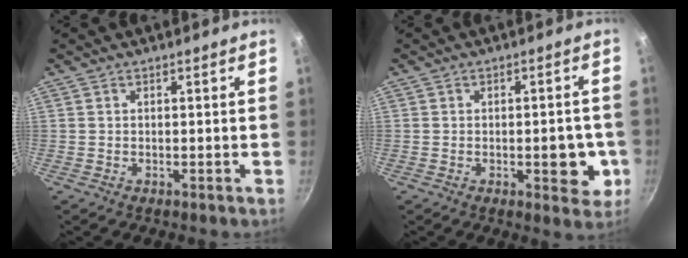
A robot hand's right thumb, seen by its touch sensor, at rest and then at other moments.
{"total": 7.4, "force": [-1.7, 3.6, 6.3], "torque": [-0.047, 0.007, -0.020]}